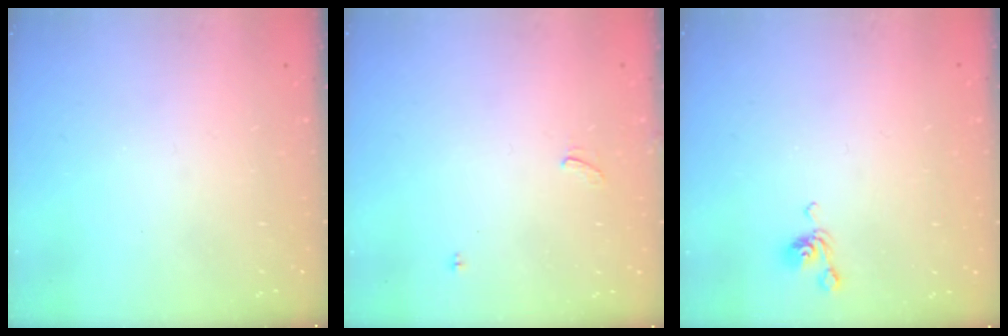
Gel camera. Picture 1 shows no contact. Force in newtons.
{"total": 1.5, "press": 1.2, "slide": 1.0}
{"total": 4.9, "press": 4.9, "slide": 0.2}